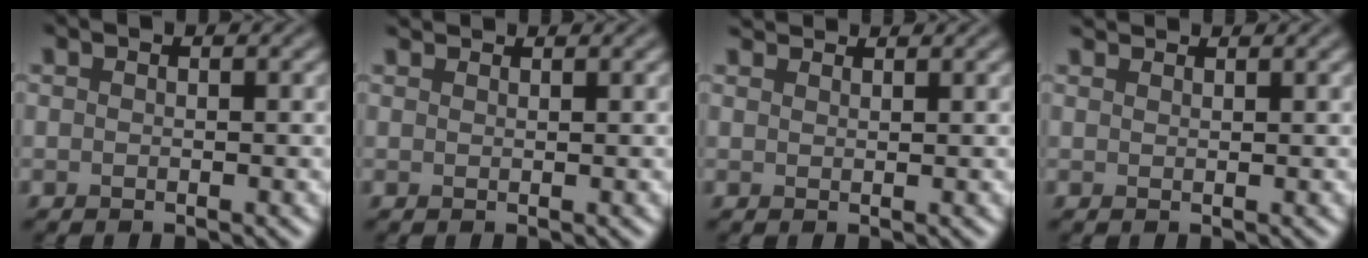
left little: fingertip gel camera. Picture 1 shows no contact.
{"total": 1.7, "force": [1.6, 0.1, 0.4], "torque": [-0.013, 0.002, 0.020]}
{"total": 2.5, "force": [2.4, 0.3, 0.6], "torque": [-0.016, 0.005, 0.034]}
{"total": 2.0, "force": [1.9, 0.2, 0.5], "torque": [-0.015, 0.004, 0.026]}